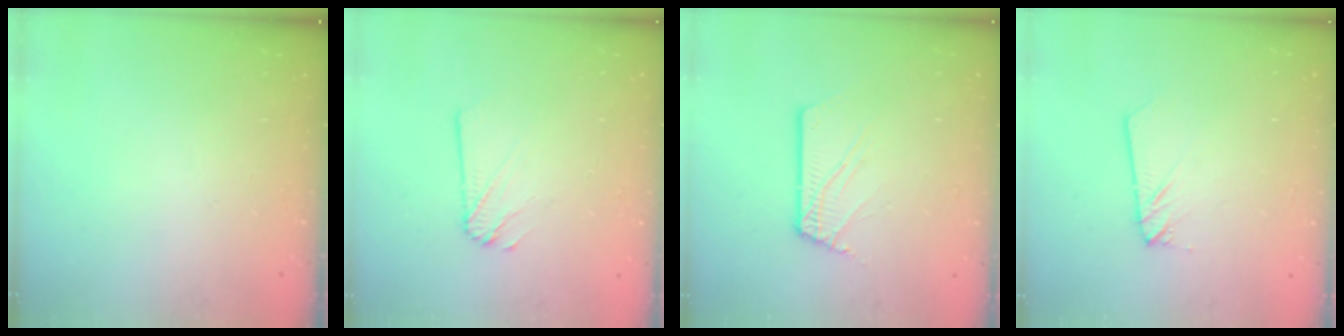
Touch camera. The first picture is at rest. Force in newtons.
{"total": 2.2, "press": 2.2, "slide": 0.1}
{"total": 2.5, "press": 2.5, "slide": 0.3}
{"total": 2.3, "press": 2.3, "slide": 0.1}